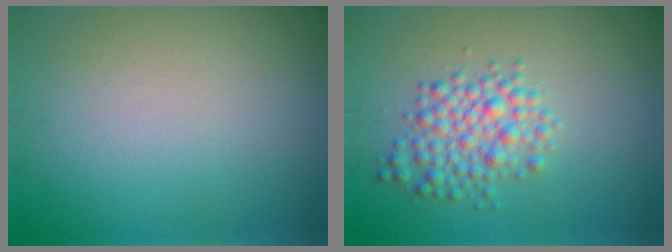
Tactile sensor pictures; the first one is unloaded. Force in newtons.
{"total": 3.7, "press": 3.7, "slide": 0.1}